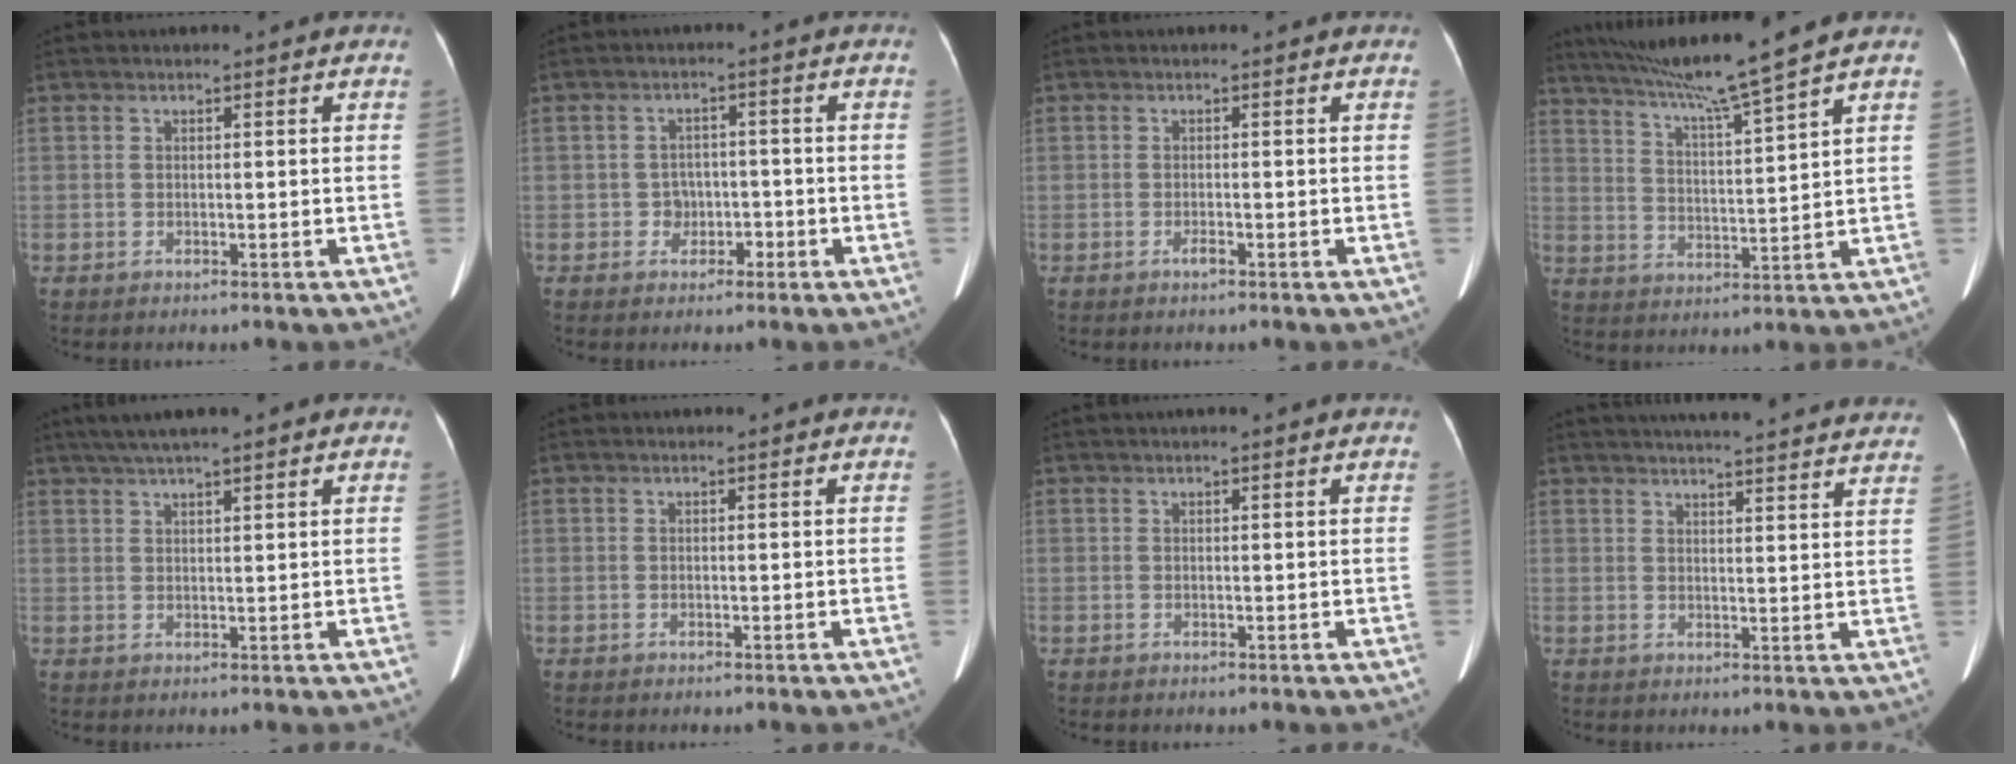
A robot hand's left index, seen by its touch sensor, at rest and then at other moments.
{"total": 2.8, "force": [-1.2, 2.4, 0.8], "torque": [-0.009, 0.009, -0.018]}
{"total": 0.7, "force": [-0.5, 0.1, 0.5], "torque": [-0.011, 0.000, -0.008]}
{"total": 11.7, "force": [9.8, -2.5, 6.0], "torque": [-0.104, -0.006, 0.167]}
{"total": 8.5, "force": [6.4, 0.9, 5.5], "torque": [-0.086, 0.041, 0.095]}
{"total": 0.0}
{"total": 1.5, "force": [1.2, -0.1, 0.8], "torque": [-0.010, 0.020, 0.018]}
{"total": 25.4, "force": [23.7, 2.3, 8.9], "torque": [-0.130, -0.020, 0.280]}